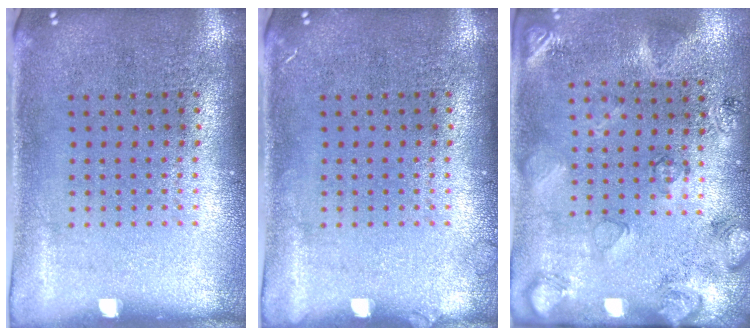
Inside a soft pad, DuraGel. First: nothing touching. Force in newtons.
{"total": 0.6, "press": 0.5, "slide": 0.1}
{"total": 2.6, "press": 1.8, "slide": 1.9}